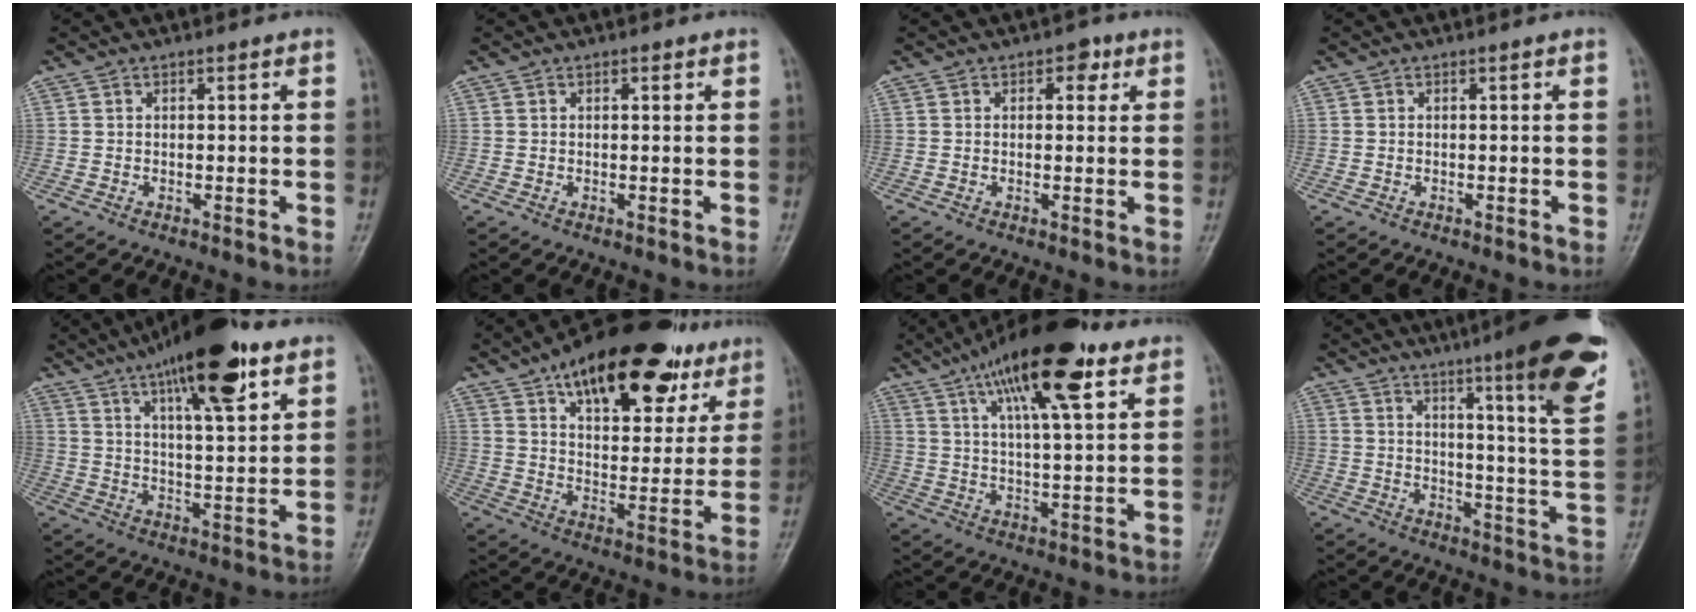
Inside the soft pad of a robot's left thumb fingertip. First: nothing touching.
{"total": 0.7, "force": [0.4, 0.4, 0.5], "torque": [-0.004, -0.001, 0.004]}
{"total": 2.9, "force": [1.3, 1.9, 1.8], "torque": [-0.004, 0.000, 0.012]}
{"total": 0.0}
{"total": 19.7, "force": [11.4, 5.6, 15.0], "torque": [-0.220, -0.035, 0.182]}
{"total": 26.1, "force": [15.9, 11.9, 16.9], "torque": [-0.212, -0.031, 0.239]}
{"total": 18.9, "force": [10.4, 5.5, 14.8], "torque": [-0.227, -0.020, 0.169]}
{"total": 21.8, "force": [12.9, 2.3, 17.4], "torque": [-0.214, -0.058, 0.171]}